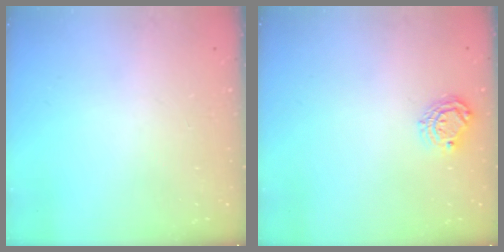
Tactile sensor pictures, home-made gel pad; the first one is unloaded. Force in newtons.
{"total": 6.6, "press": 6.6, "slide": 0.2}